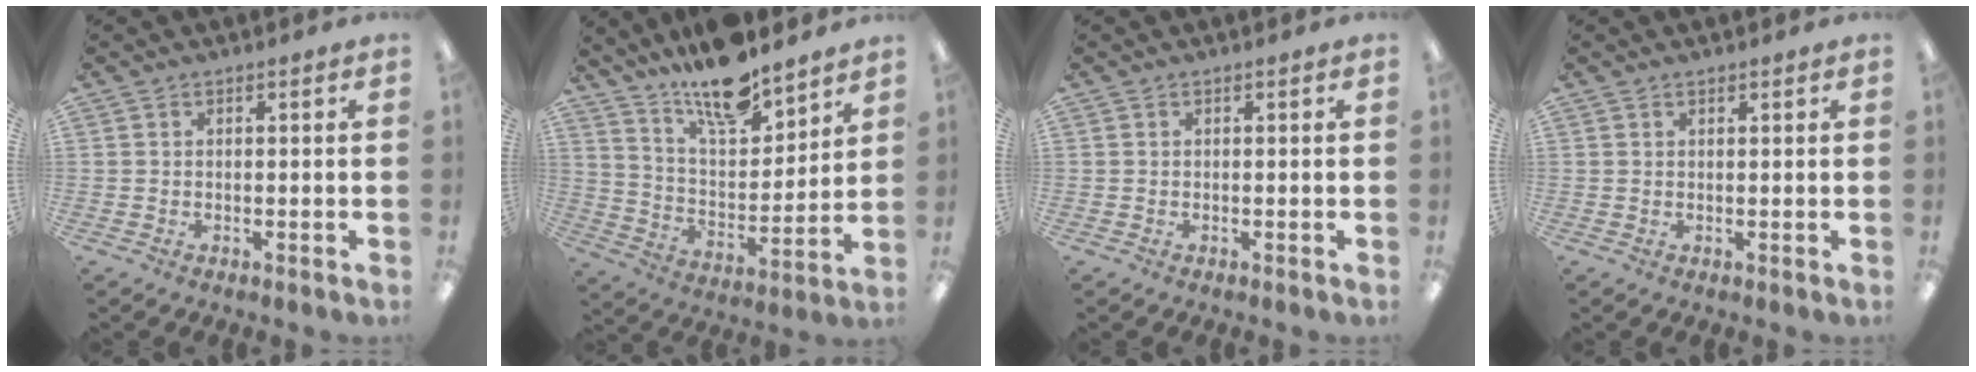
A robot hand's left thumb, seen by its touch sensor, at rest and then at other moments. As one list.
[{"total": 14.6, "force": [12.8, 3.6, 6.0], "torque": [-0.118, -0.089, 0.228]}, {"total": 0.0}, {"total": 0.8, "force": [0.7, 0.2, 0.3], "torque": [-0.006, 0.000, 0.013]}]